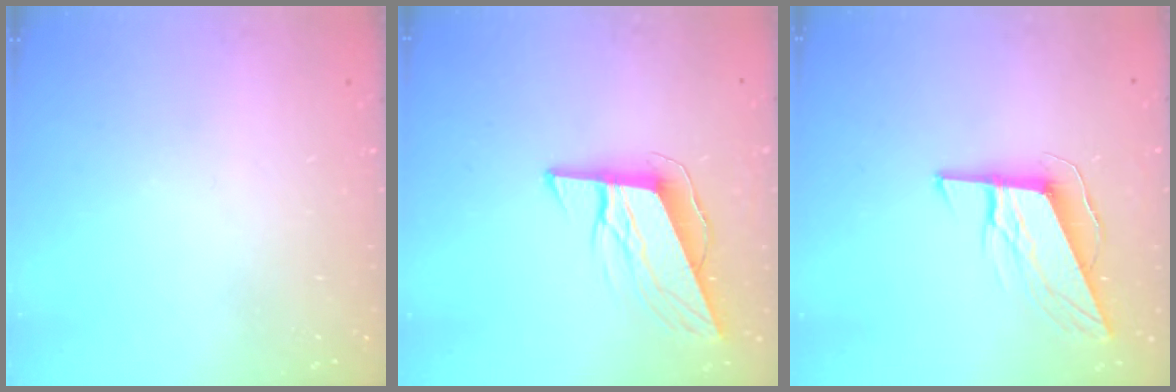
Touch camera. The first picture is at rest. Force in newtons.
{"total": 9.8, "press": 9.6, "slide": 2.3}
{"total": 10.1, "press": 10.0, "slide": 1.6}